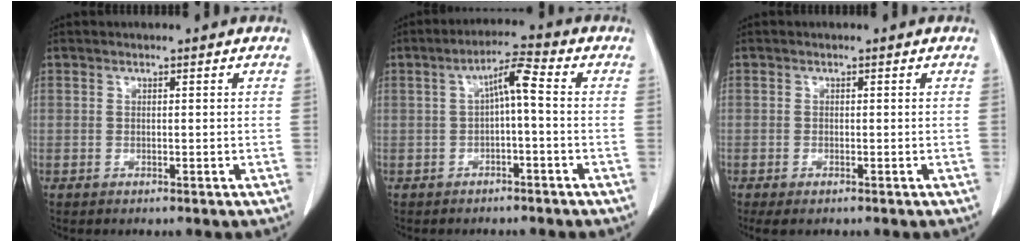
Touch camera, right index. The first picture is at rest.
{"total": 4.9, "force": [-0.1, 0.6, 4.9], "torque": [-0.082, 0.020, -0.002]}
{"total": 1.8, "force": [-1.3, 0.5, 1.1], "torque": [-0.018, -0.005, -0.017]}